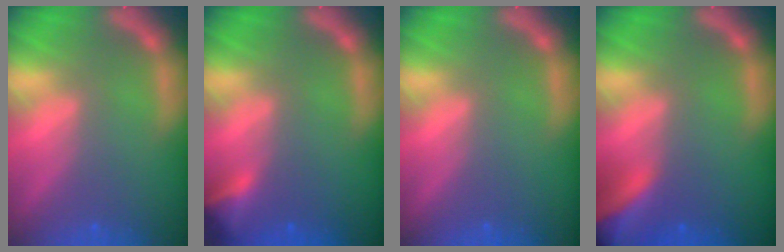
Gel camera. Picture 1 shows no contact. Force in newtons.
{"total": 2.9}
{"total": 0.0}
{"total": 10.0}